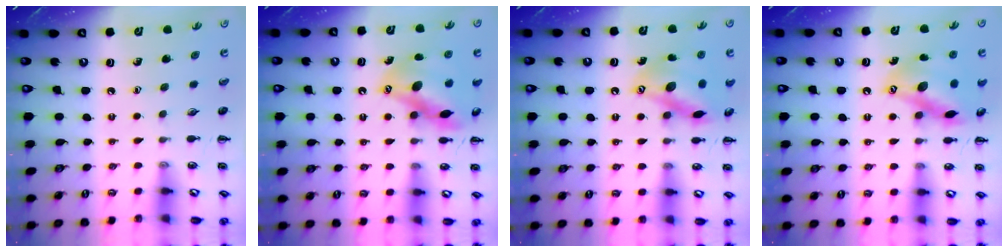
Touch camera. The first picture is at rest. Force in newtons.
{"total": 14.1, "press": 13.6, "slide": 3.7}
{"total": 15.6, "press": 15.6, "slide": 0.8}
{"total": 14.8, "press": 14.8, "slide": 1.0}